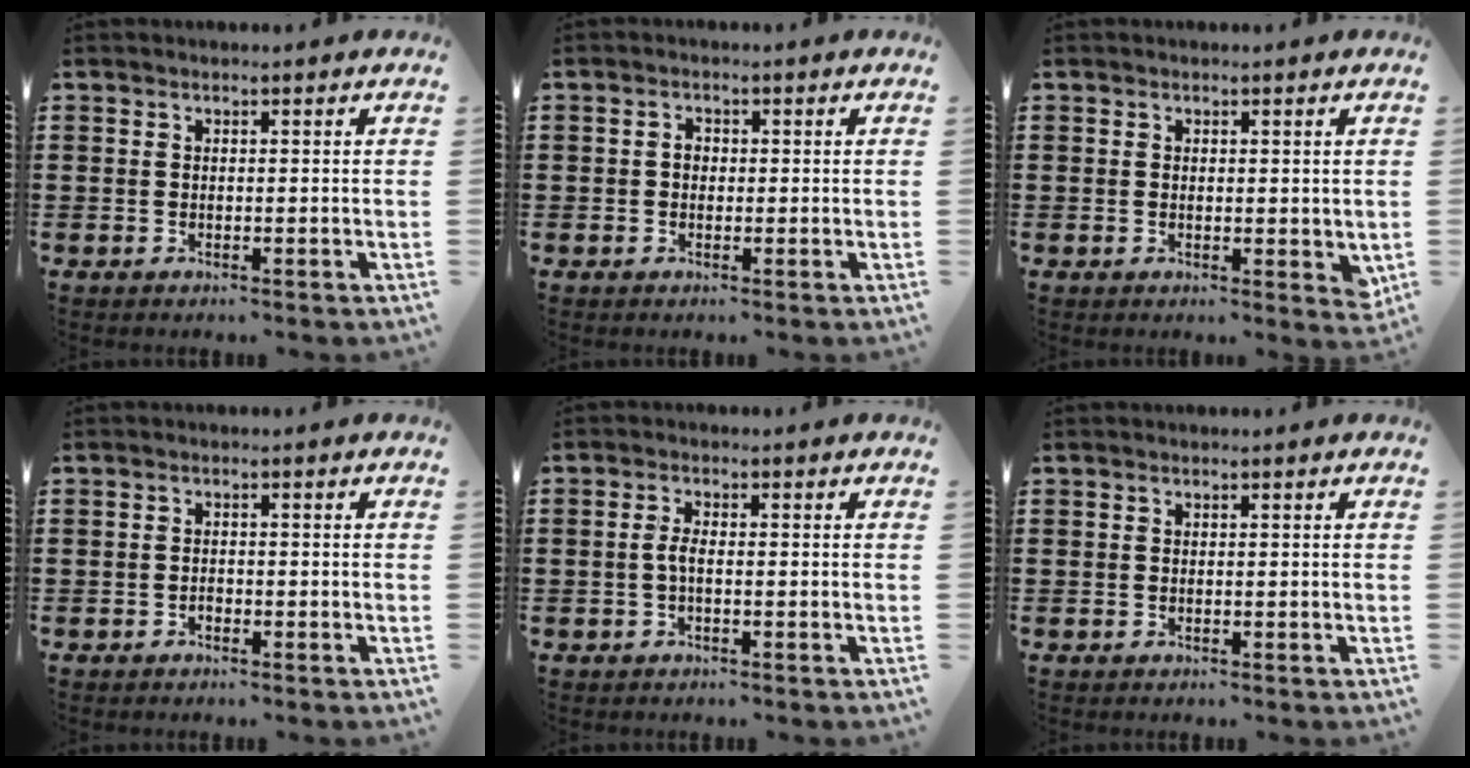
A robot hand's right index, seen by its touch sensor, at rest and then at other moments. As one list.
[{"total": 1.6, "force": [-0.1, 1.1, 1.1], "torque": [-0.021, 0.005, -0.003]}, {"total": 1.4, "force": [0.3, 0.9, 1.1], "torque": [-0.013, 0.003, 0.003]}, {"total": 0.9, "force": [-0.6, 0.5, 0.4], "torque": [-0.010, -0.002, -0.011]}, {"total": 2.2, "force": [-0.5, 0.6, 2.1], "torque": [-0.053, -0.003, -0.015]}, {"total": 0.0}]